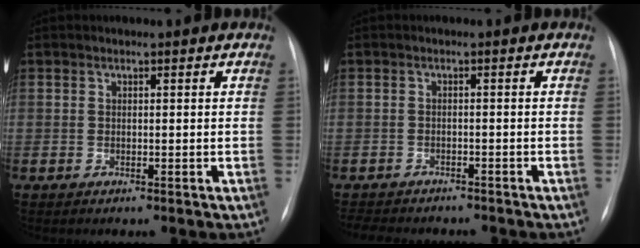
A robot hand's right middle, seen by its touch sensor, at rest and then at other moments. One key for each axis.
{"total": 8.5, "fx": -7.5, "fy": 2.6, "fz": 2.9, "tx": -0.052, "ty": -0.005, "tz": -0.100}